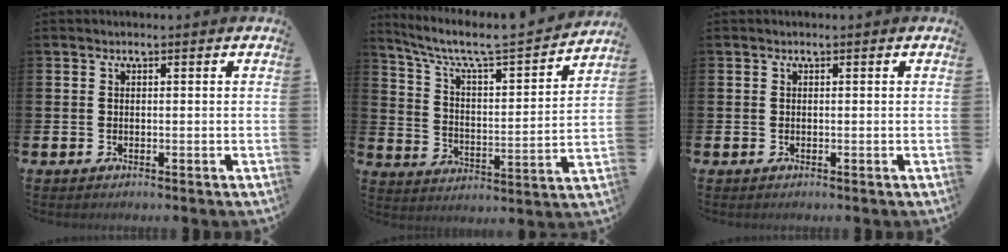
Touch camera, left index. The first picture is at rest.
{"total": 7.2, "force": [6.4, 1.1, 3.2], "torque": [-0.096, -0.045, 0.102]}
{"total": 0.0}